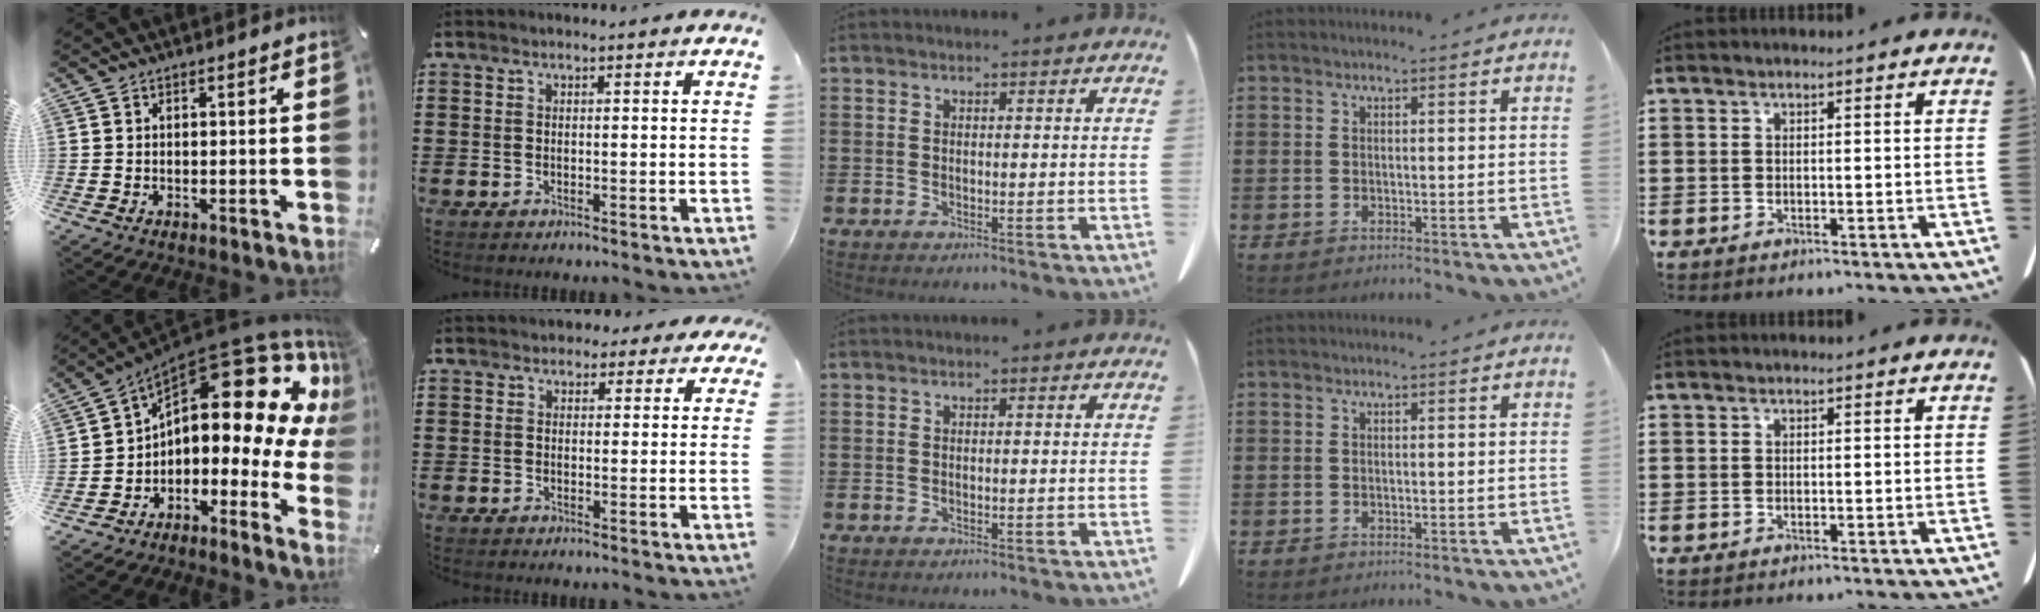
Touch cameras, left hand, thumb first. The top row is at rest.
{"thumb": {"total": 18.4, "force": [9.0, 8.4, 13.6], "torque": [-0.182, -0.081, 0.144]}, "index": {"total": 2.3, "force": [1.6, 1.5, 0.4], "torque": [-0.009, 0.006, 0.028]}}